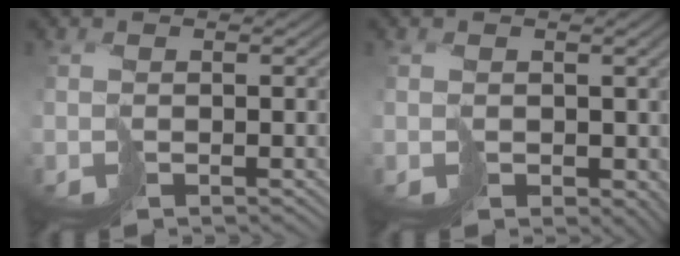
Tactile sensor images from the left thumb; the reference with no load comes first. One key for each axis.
{"total": 2.3, "fx": 0.4, "fy": 2.1, "fz": 0.8, "tx": -0.015, "ty": -0.011, "tz": 0.014}